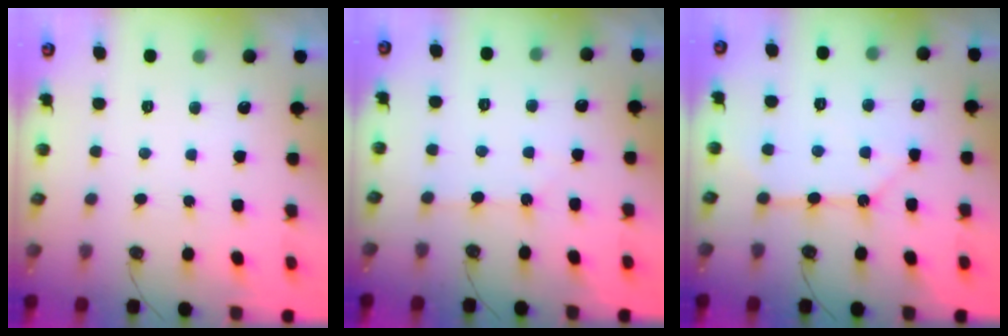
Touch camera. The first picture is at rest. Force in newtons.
{"total": 2.6, "press": 2.5, "slide": 0.5}
{"total": 9.9, "press": 9.9, "slide": 0.8}